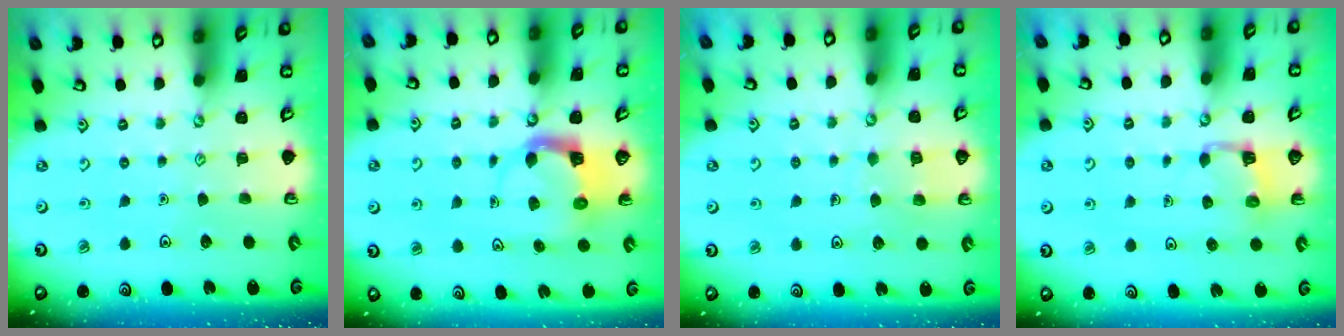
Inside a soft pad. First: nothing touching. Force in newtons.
{"total": 3.8, "press": 3.7, "slide": 0.6}
{"total": 5.6, "press": 5.6, "slide": 0.2}
{"total": 3.4, "press": 3.3, "slide": 0.5}